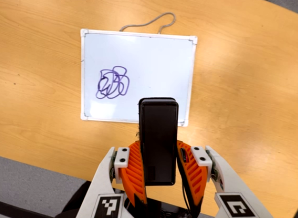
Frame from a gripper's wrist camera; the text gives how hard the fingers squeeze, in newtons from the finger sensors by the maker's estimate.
{"total": 4.6, "left": 3.4, "right": 5.8}